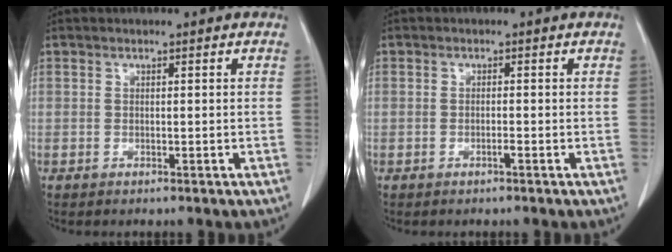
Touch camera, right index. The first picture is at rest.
{"total": 0.7, "force": [-0.4, 0.0, 0.6], "torque": [-0.012, 0.001, -0.006]}